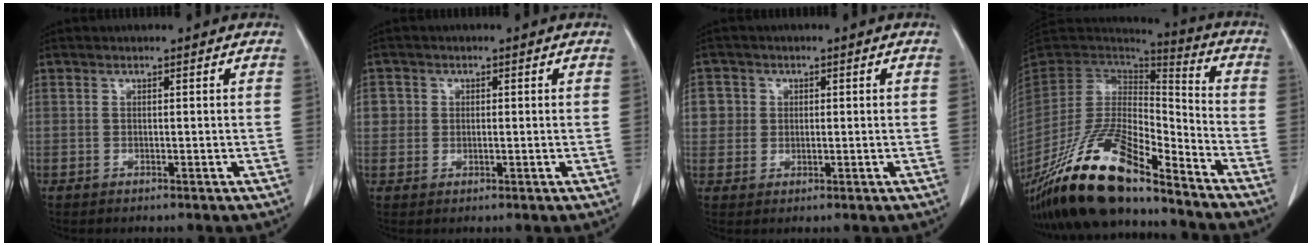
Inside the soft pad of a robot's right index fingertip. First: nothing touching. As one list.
[{"total": 2.5, "force": [0.4, 2.4, 0.3], "torque": [0.007, 0.005, 0.009]}, {"total": 3.5, "force": [0.7, 3.5, 0.2], "torque": [0.010, 0.007, 0.015]}, {"total": 20.7, "force": [-15.9, 4.7, 12.4], "torque": [-0.260, -0.020, -0.298]}]